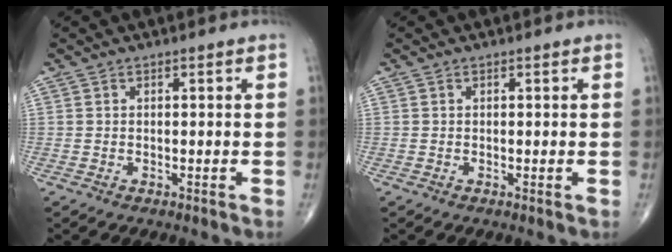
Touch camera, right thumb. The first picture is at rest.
{"total": 0.0}